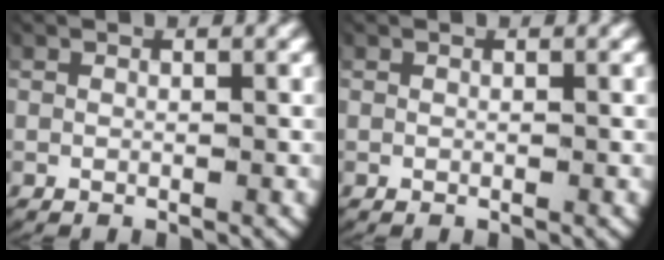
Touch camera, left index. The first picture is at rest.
{"total": 0.0}